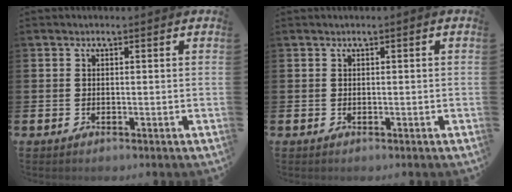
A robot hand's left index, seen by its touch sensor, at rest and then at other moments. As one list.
[{"total": 0.0}]